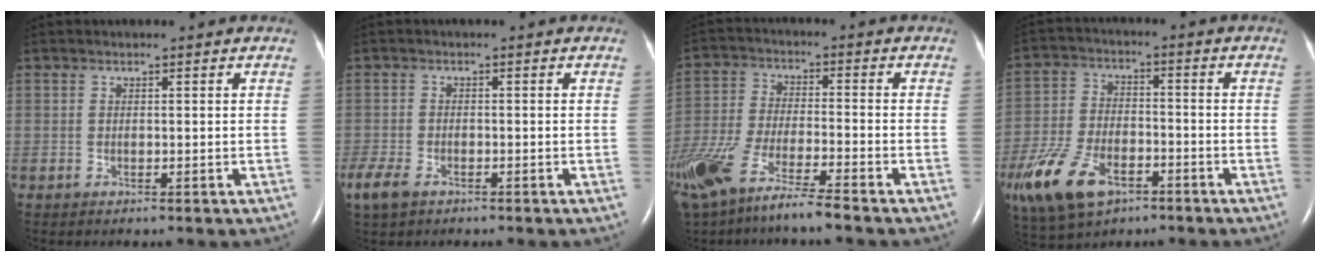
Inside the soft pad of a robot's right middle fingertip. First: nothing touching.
{"total": 5.6, "force": [-3.7, 2.8, 3.1], "torque": [-0.071, -0.011, -0.065]}
{"total": 13.9, "force": [-10.5, 1.8, 8.9], "torque": [-0.195, -0.032, -0.197]}
{"total": 15.1, "force": [-8.5, 7.7, 9.9], "torque": [-0.226, -0.011, -0.150]}